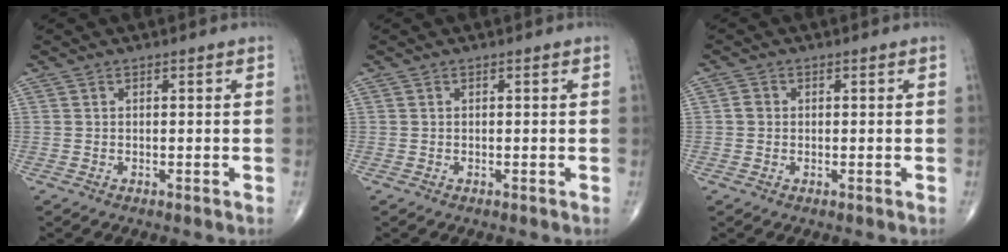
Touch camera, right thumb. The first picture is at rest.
{"total": 0.0}
{"total": 1.5, "force": [0.0, 1.4, 0.6], "torque": [-0.006, 0.003, -0.001]}